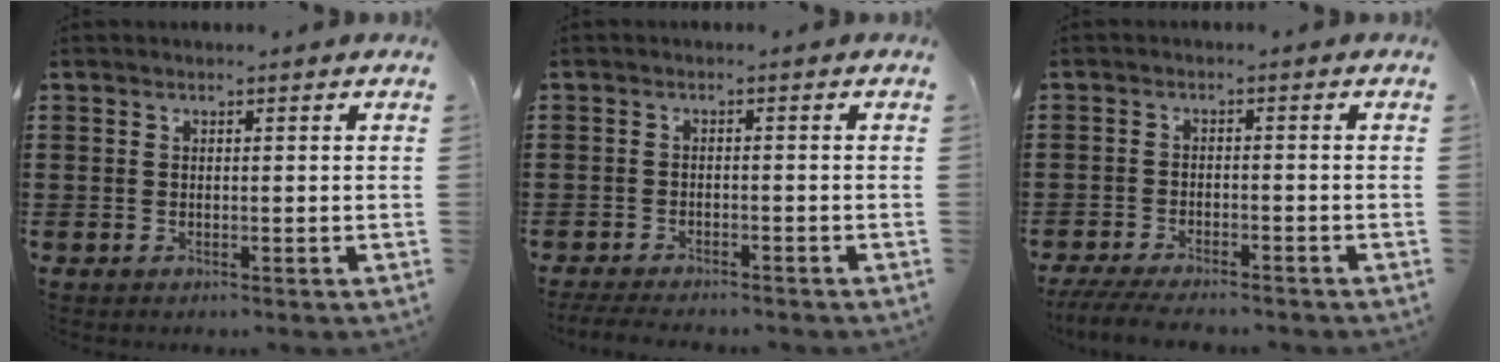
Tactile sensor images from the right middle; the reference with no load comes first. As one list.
[{"total": 2.3, "force": [-2.3, 0.2, 0.5], "torque": [-0.017, -0.003, -0.049]}, {"total": 3.9, "force": [-3.7, 0.2, 1.2], "torque": [-0.034, -0.008, -0.077]}]